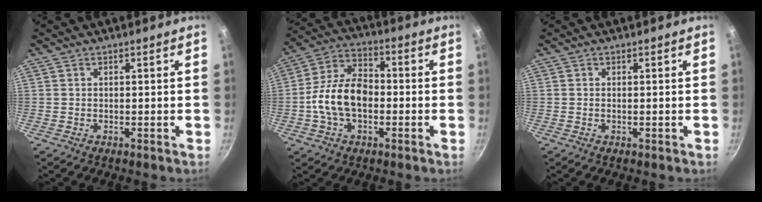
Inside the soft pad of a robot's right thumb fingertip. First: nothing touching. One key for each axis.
{"total": 12.7, "fx": -2.0, "fy": 8.1, "fz": 9.5, "tx": -0.148, "ty": 0.035, "tz": -0.049}
{"total": 0.0}